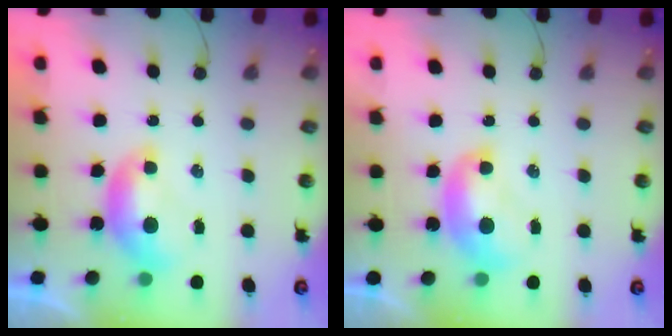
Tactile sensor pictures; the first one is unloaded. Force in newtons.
{"total": 1.8, "press": 1.8, "slide": 0.2}